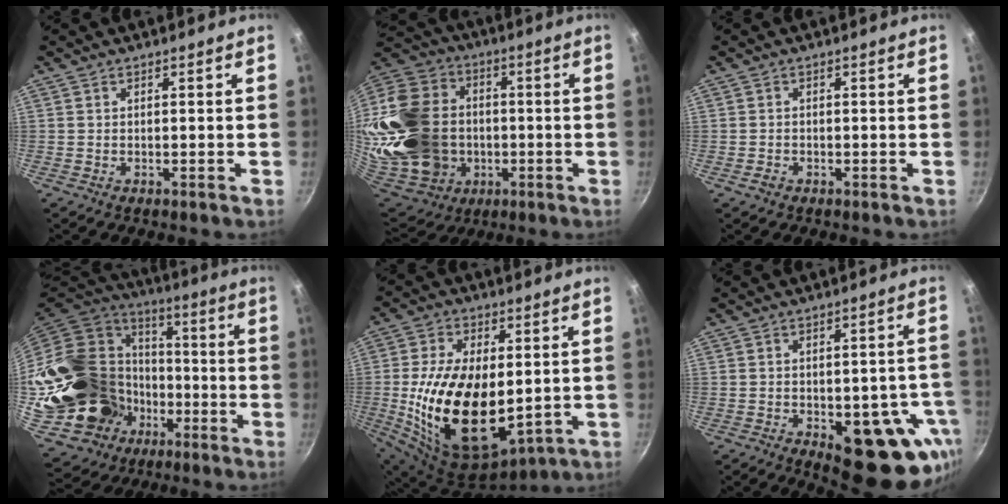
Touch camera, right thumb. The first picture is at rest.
{"total": 31.6, "force": [-1.5, 25.4, 18.7], "torque": [-0.402, 0.037, -0.002]}
{"total": 1.3, "force": [-0.8, 0.9, 0.4], "torque": [-0.005, 0.006, -0.012]}
{"total": 28.8, "force": [-6.2, 23.6, 15.4], "torque": [-0.254, 0.055, -0.076]}
{"total": 21.3, "force": [-0.4, 12.4, 17.3], "torque": [-0.312, -0.017, 0.009]}
{"total": 18.8, "force": [-7.2, 8.5, 15.1], "torque": [-0.124, 0.009, -0.083]}